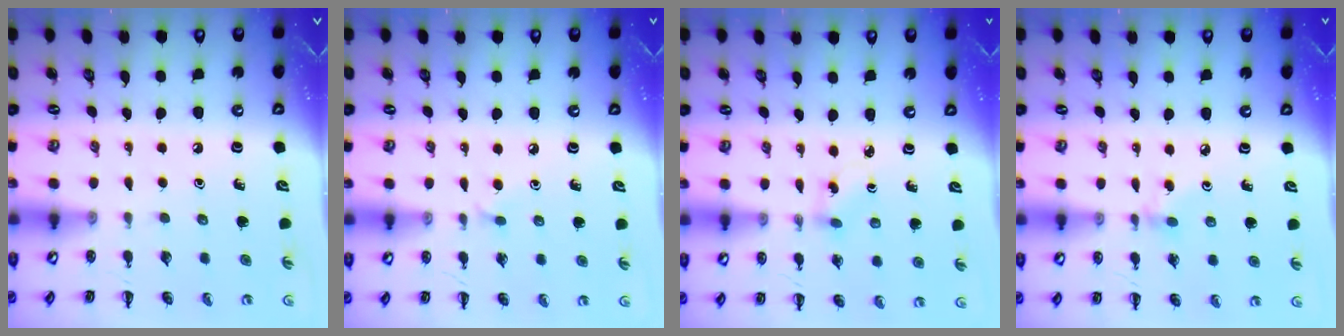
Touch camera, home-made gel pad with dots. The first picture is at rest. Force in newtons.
{"total": 4.0, "press": 3.7, "slide": 1.5}
{"total": 1.8, "press": 1.7, "slide": 0.8}
{"total": 3.1, "press": 2.9, "slide": 1.2}